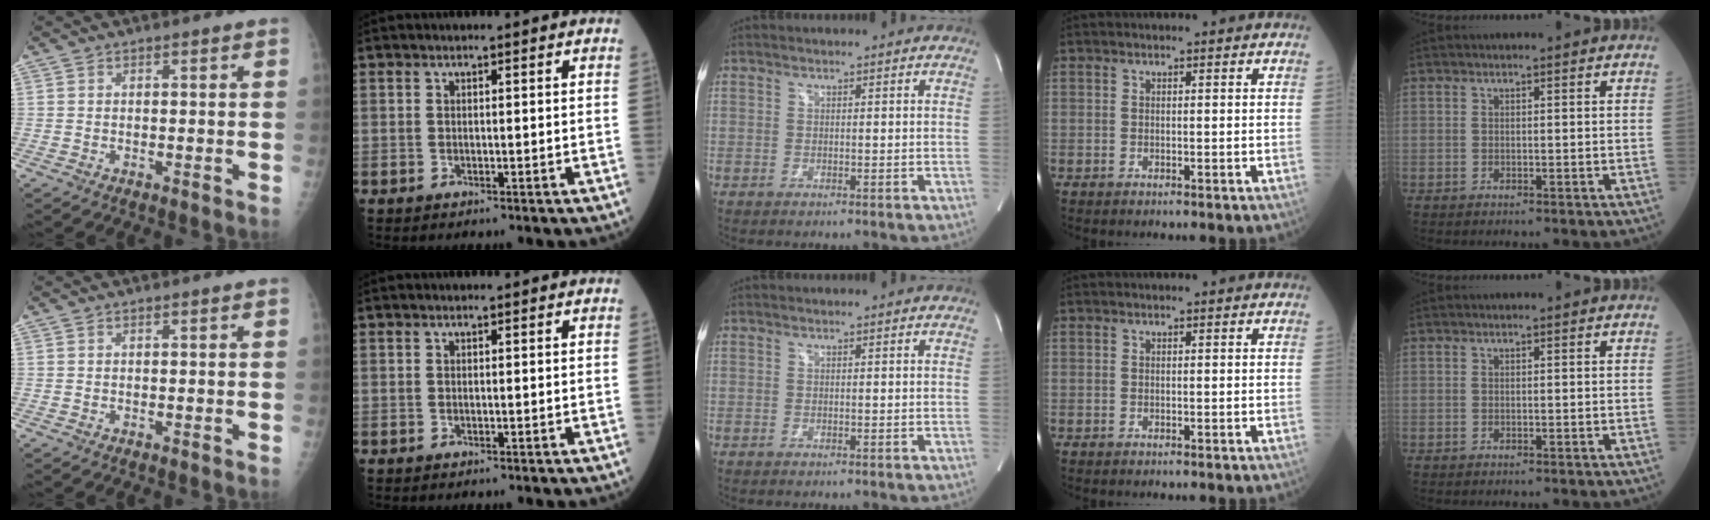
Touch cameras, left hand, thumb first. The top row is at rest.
{}